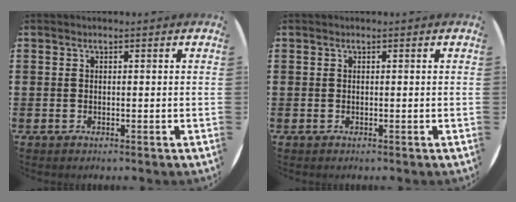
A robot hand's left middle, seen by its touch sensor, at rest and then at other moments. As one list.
[{"total": 0.0}]